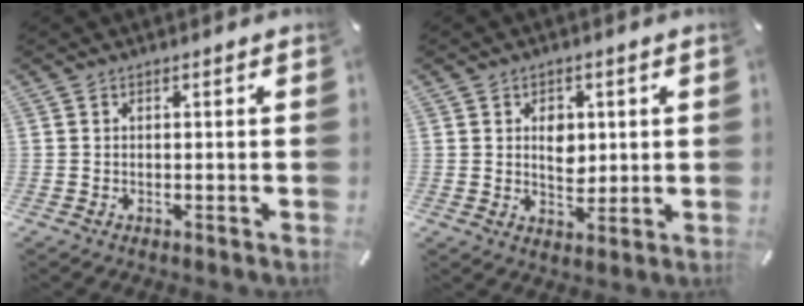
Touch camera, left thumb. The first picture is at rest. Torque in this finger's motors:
{"motor_torque": [0.57, 0.62, 0.30, -0.26, 0.00]}